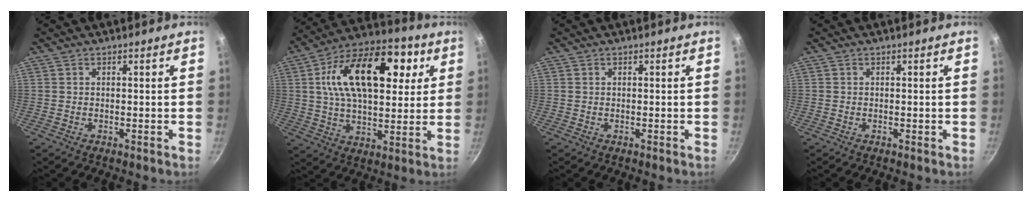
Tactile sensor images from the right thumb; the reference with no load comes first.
{"total": 23.2, "force": [6.6, 13.3, 17.8], "torque": [-0.271, 0.004, 0.092]}
{"total": 0.0}
{"total": 0.0}